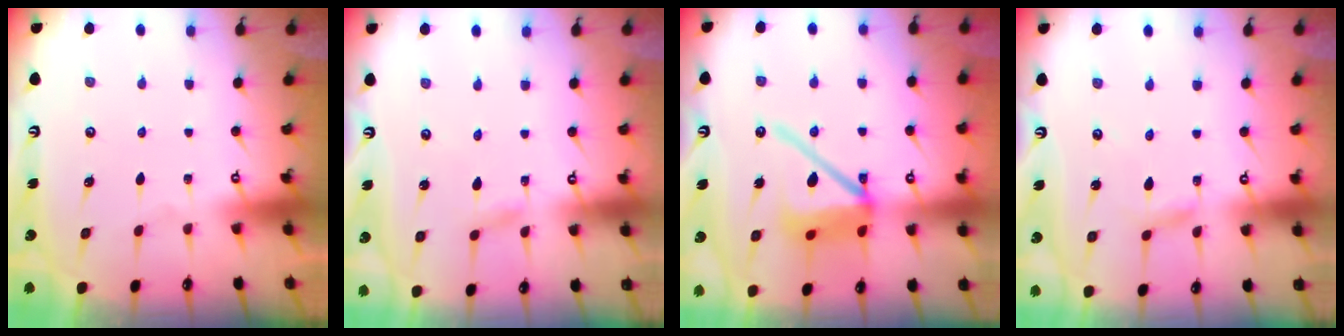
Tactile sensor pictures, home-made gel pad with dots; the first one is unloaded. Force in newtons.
{"total": 1.5, "press": 1.5, "slide": 0.1}
{"total": 14.9, "press": 14.8, "slide": 2.0}
{"total": 2.6, "press": 2.6, "slide": 0.3}